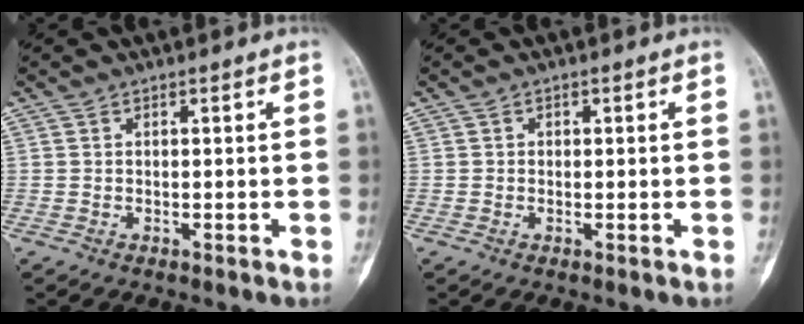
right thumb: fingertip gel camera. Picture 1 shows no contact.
{"total": 0.7, "force": [0.1, 0.6, 0.3], "torque": [0.001, 0.002, -0.001]}